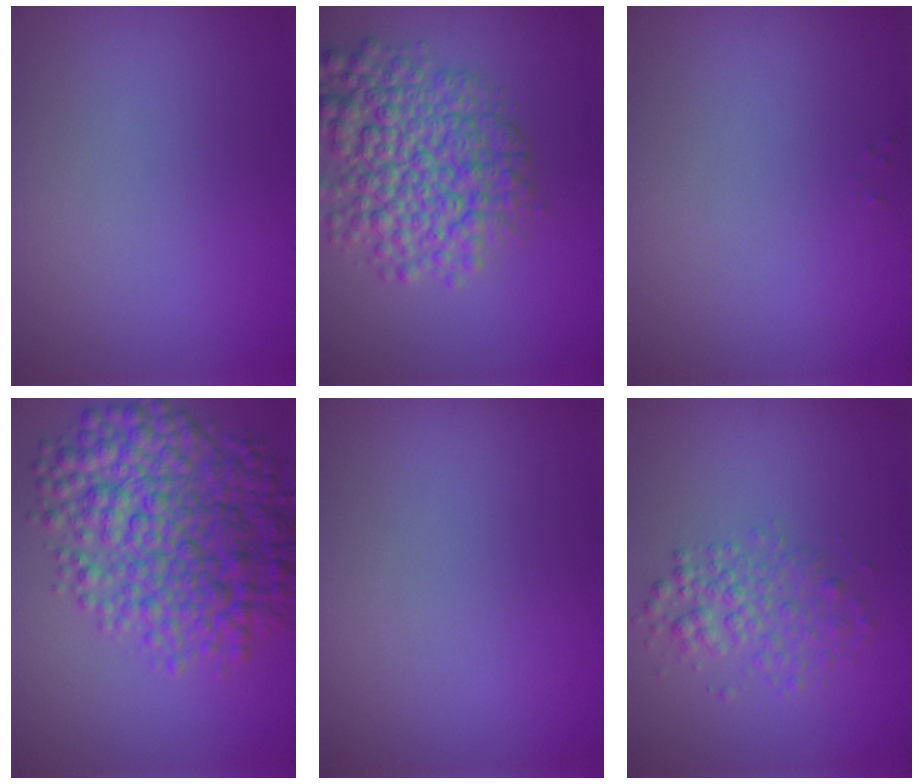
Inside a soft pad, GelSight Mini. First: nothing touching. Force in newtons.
{"total": 7.7, "press": 7.7, "slide": 0.2}
{"total": 0.0}
{"total": 9.3, "press": 9.3, "slide": 0.2}
{"total": 0.0}
{"total": 2.8, "press": 2.8, "slide": 0.1}